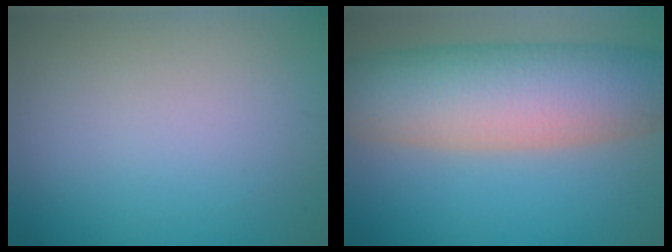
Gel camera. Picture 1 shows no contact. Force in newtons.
{"total": 11.3, "press": 11.3, "slide": 0.4}